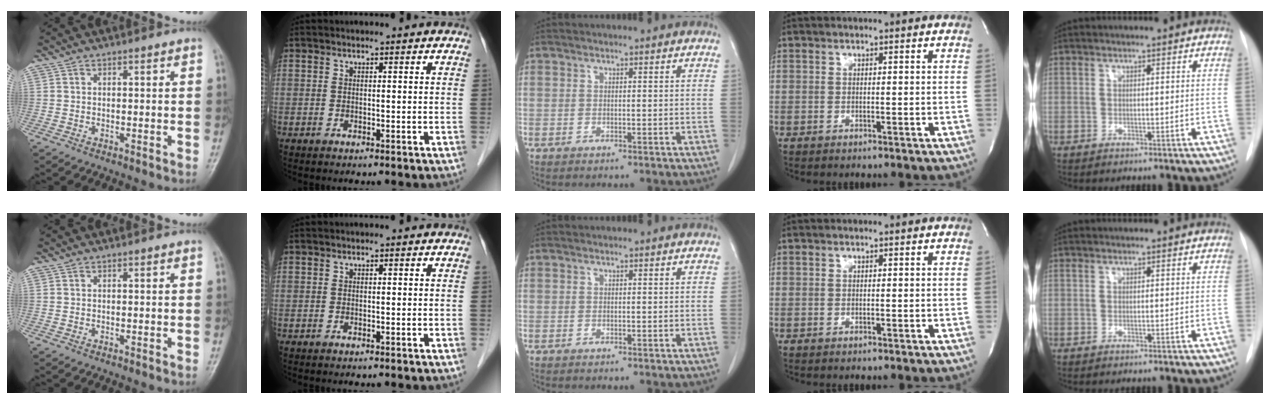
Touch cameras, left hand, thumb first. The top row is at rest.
{}